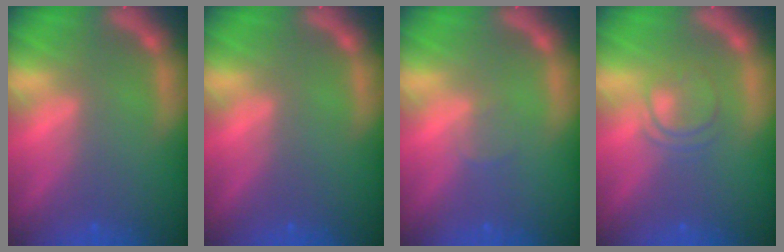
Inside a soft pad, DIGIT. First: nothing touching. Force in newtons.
{"total": 0.0}
{"total": 1.0}
{"total": 3.0}